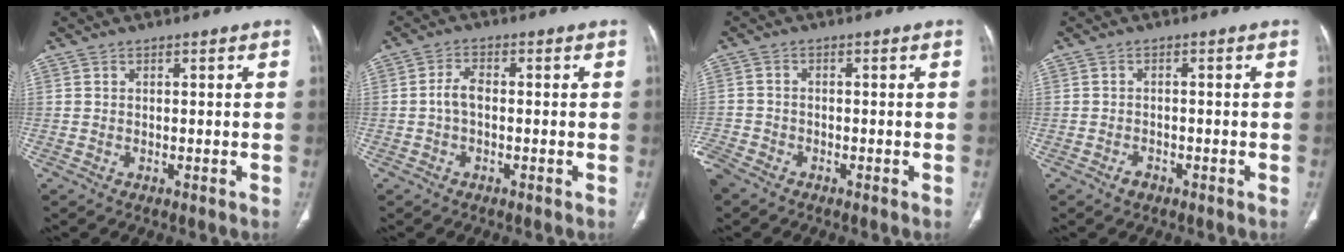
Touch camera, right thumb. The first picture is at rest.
{"total": 3.0, "force": [-0.5, 1.6, 2.5], "torque": [-0.051, 0.010, -0.014]}
{"total": 5.1, "force": [-3.9, 2.7, 1.9], "torque": [-0.053, 0.001, -0.081]}
{"total": 1.6, "force": [-1.1, 0.9, 0.7], "torque": [-0.014, 0.007, -0.017]}